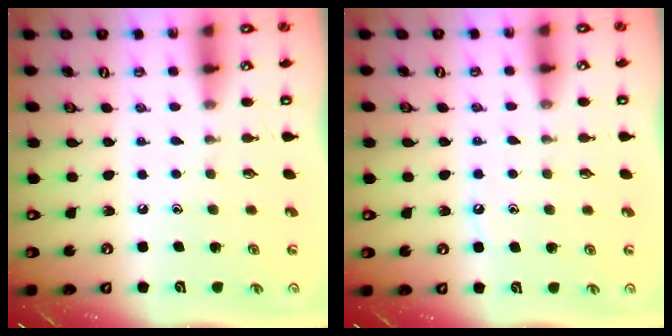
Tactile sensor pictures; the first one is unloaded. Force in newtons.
{"total": 5.3, "press": 5.2, "slide": 0.5}